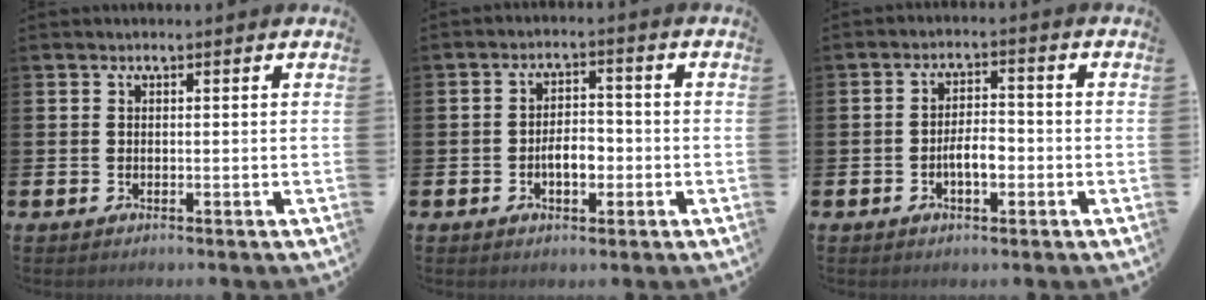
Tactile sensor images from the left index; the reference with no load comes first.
{"total": 3.9, "force": [-1.1, 2.1, 3.1], "torque": [-0.049, 0.004, -0.025]}
{"total": 3.6, "force": [-1.2, 1.5, 3.1], "torque": [-0.053, 0.008, -0.025]}